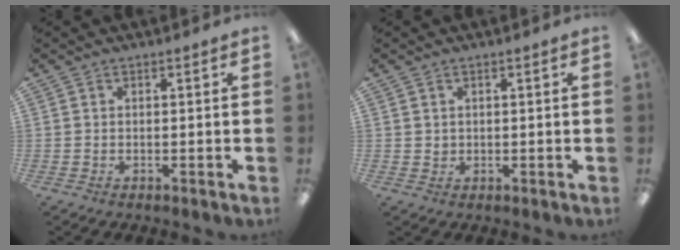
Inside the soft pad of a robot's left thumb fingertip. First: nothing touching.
{"total": 1.2, "force": [0.8, 0.9, 0.1], "torque": [-0.003, 0.001, 0.015]}